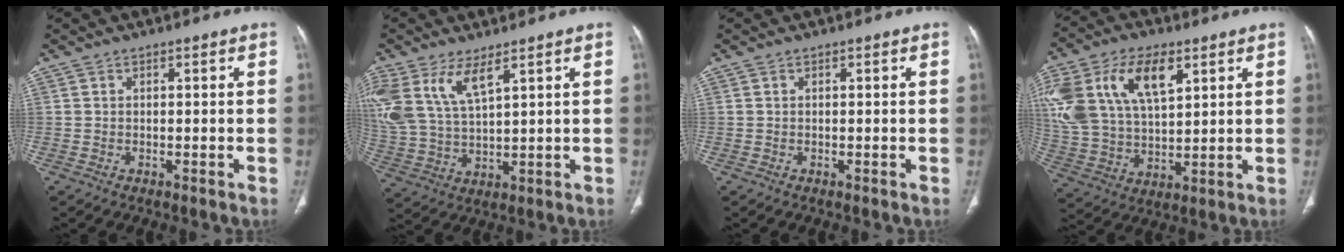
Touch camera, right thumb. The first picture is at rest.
{"total": 12.4, "force": [6.6, 5.2, 9.2], "torque": [-0.208, -0.017, 0.144]}
{"total": 0.0}
{"total": 23.3, "force": [9.4, 13.2, 16.8], "torque": [-0.367, 0.008, 0.178]}